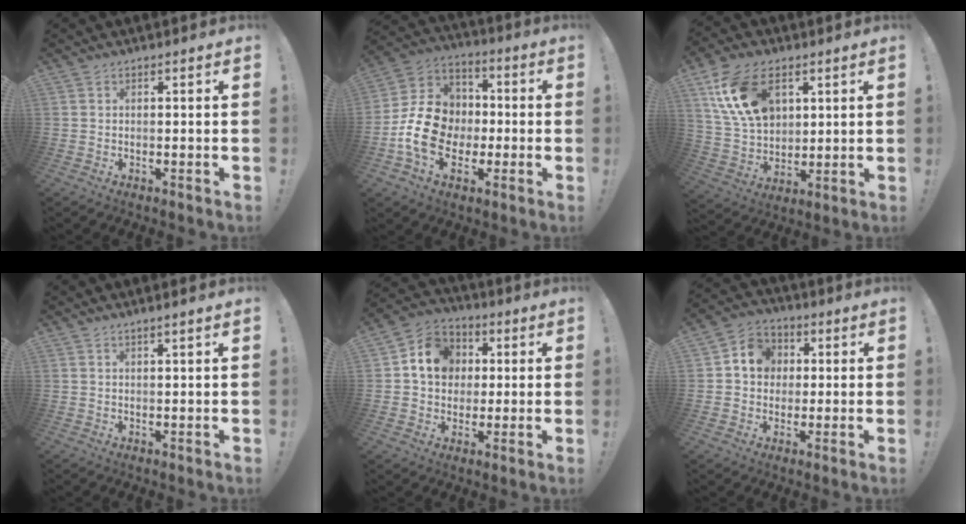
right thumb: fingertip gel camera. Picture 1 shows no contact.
{"total": 16.9, "force": [-3.3, 13.6, 9.6], "torque": [-0.159, 0.028, -0.047]}
{"total": 17.6, "force": [7.4, 11.3, 11.3], "torque": [-0.216, -0.022, 0.142]}
{"total": 1.8, "force": [1.2, -0.3, 1.3], "torque": [-0.021, -0.003, 0.019]}
{"total": 12.1, "force": [2.5, 10.5, 5.5], "torque": [-0.079, 0.004, 0.055]}
{"total": 9.2, "force": [1.7, 8.2, 3.9], "torque": [-0.052, 0.006, 0.036]}